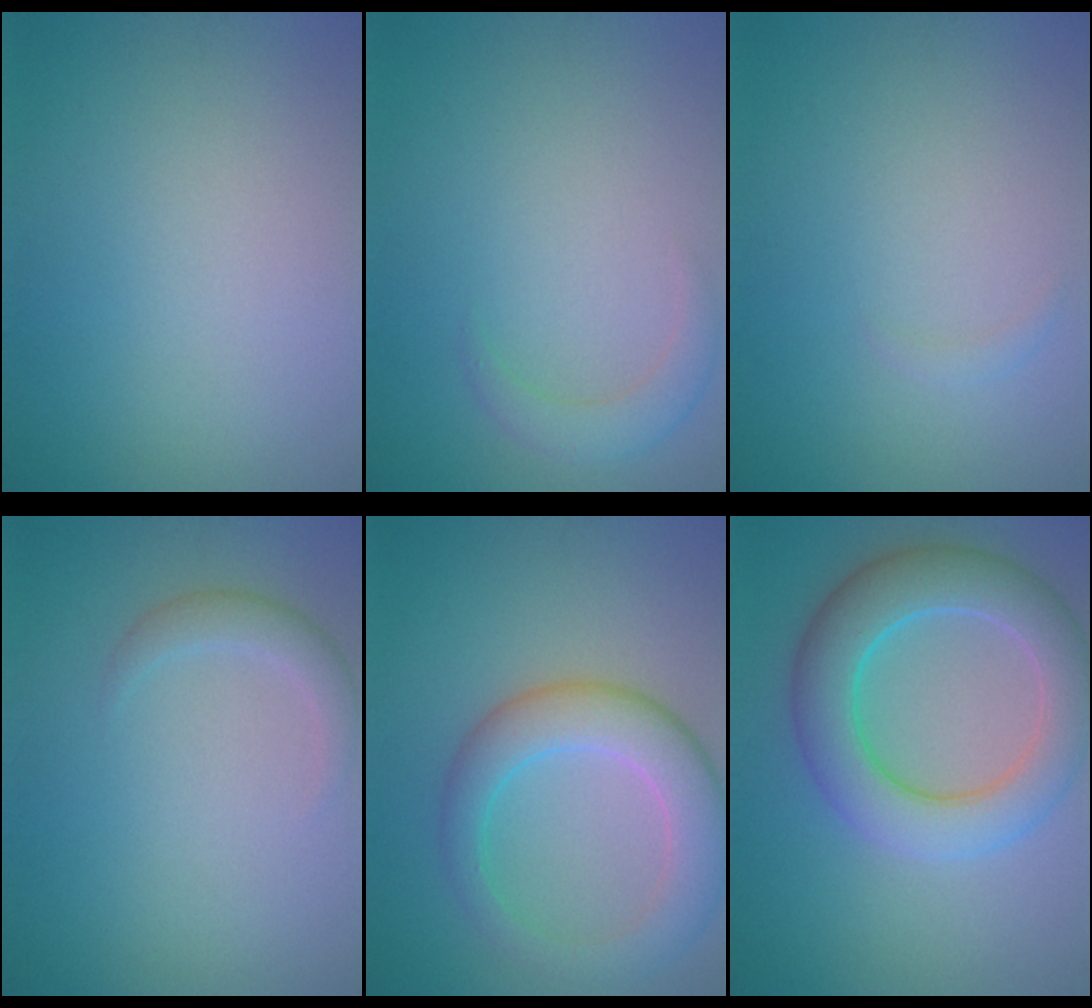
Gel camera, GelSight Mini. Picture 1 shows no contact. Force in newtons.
{"total": 2.1, "press": 2.1, "slide": 0.2}
{"total": 0.7, "press": 0.7, "slide": 0.0}
{"total": 1.8, "press": 1.8, "slide": 0.1}
{"total": 6.0, "press": 6.0, "slide": 0.4}
{"total": 7.7, "press": 7.7, "slide": 0.2}